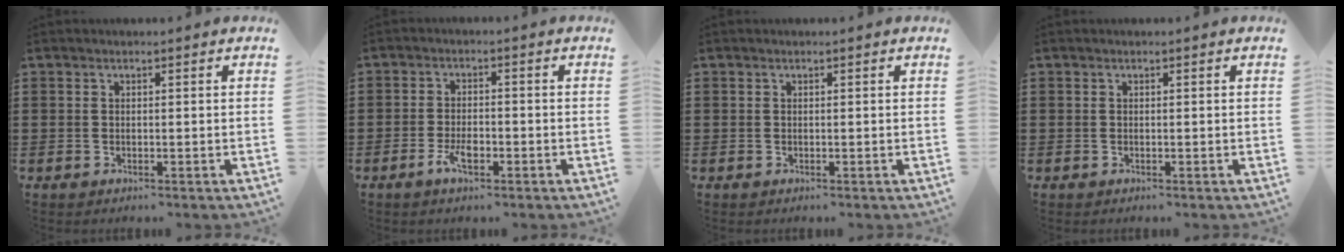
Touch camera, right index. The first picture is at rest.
{"total": 3.6, "force": [-1.7, 1.5, 2.8], "torque": [-0.062, 0.000, -0.034]}
{"total": 0.0}
{"total": 0.0}